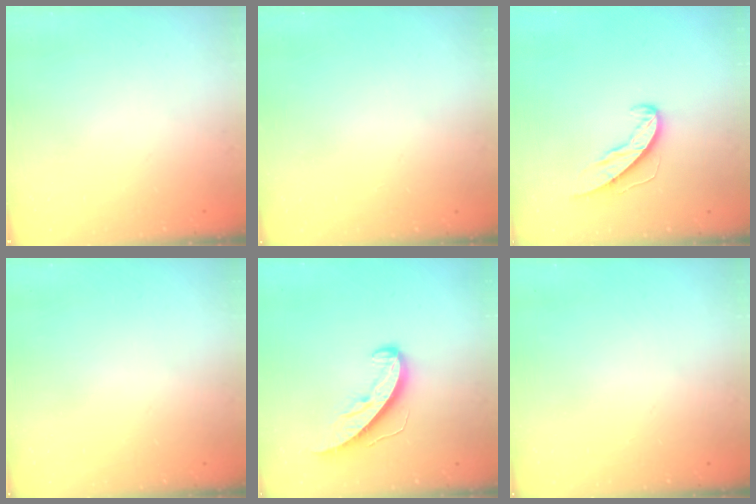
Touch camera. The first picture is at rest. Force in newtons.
{"total": 0.0}
{"total": 6.3, "press": 6.3, "slide": 0.5}
{"total": 0.0}
{"total": 10.7, "press": 10.6, "slide": 0.9}
{"total": 0.0}